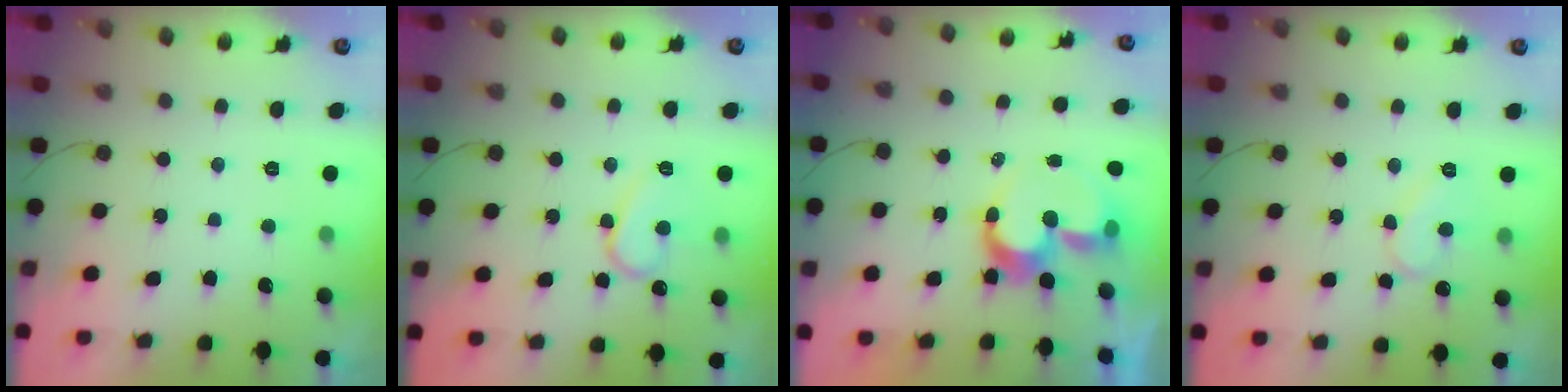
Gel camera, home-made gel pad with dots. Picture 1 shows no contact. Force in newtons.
{"total": 10.2, "press": 10.2, "slide": 1.1}
{"total": 10.7, "press": 10.6, "slide": 0.8}
{"total": 8.7, "press": 8.6, "slide": 0.8}